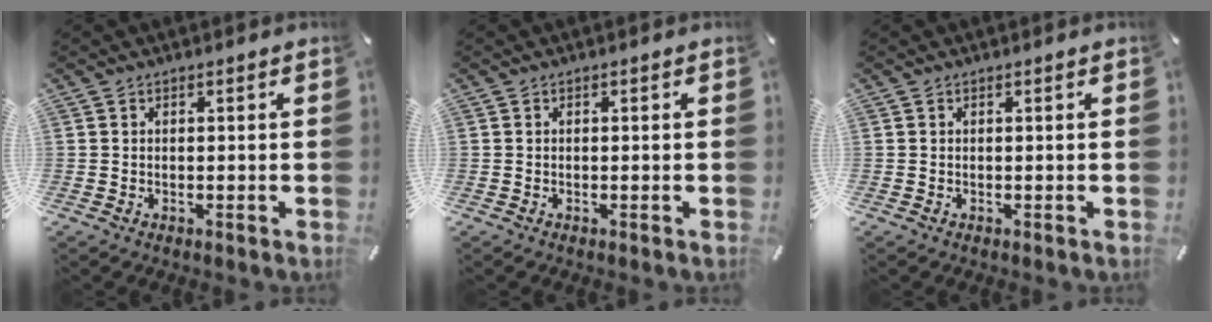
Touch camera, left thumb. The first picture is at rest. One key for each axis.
{"total": 0.0}
{"total": 0.0}